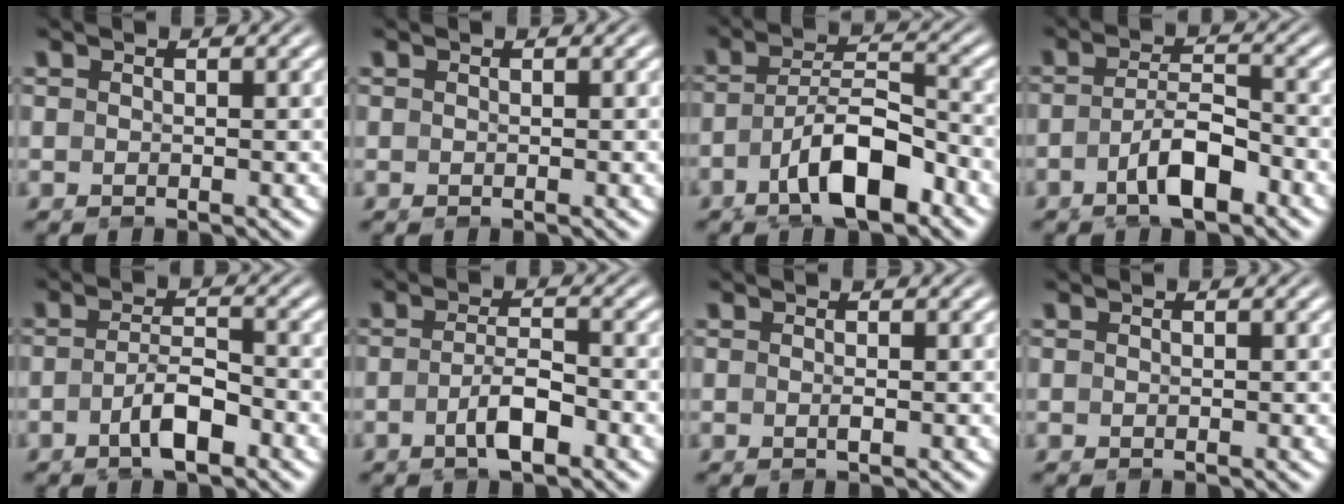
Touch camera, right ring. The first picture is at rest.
{"total": 0.0}
{"total": 7.3, "force": [-2.4, 3.9, 5.6], "torque": [-0.093, -0.023, -0.026]}
{"total": 4.3, "force": [-1.9, 1.6, 3.4], "torque": [-0.053, -0.016, -0.021]}
{"total": 3.0, "force": [-1.4, 0.5, 2.6], "torque": [-0.037, -0.011, -0.015]}
{"total": 2.6, "force": [-1.2, 0.0, 2.3], "torque": [-0.034, -0.010, -0.010]}
{"total": 0.6, "force": [0.1, -0.1, 0.6], "torque": [-0.013, 0.000, 0.004]}
{"total": 0.0}